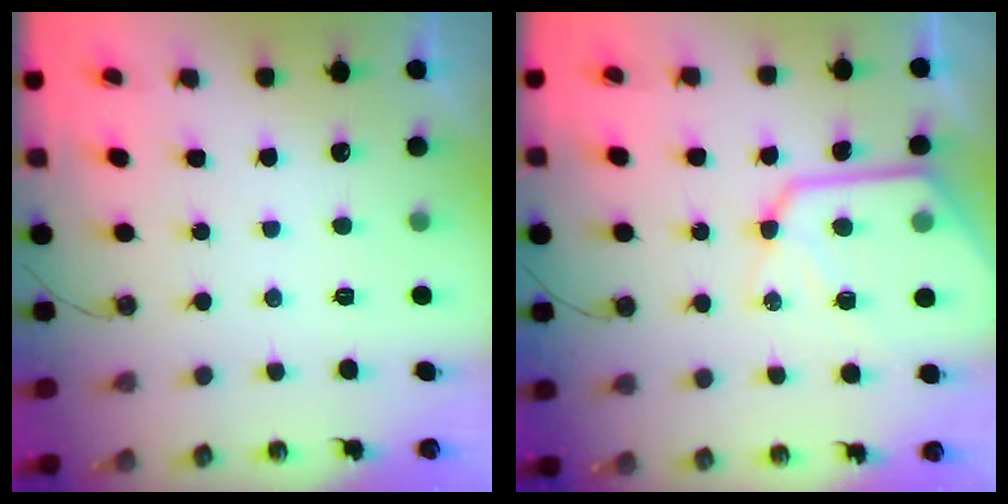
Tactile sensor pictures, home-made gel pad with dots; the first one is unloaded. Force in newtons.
{"total": 15.8, "press": 15.8, "slide": 1.4}